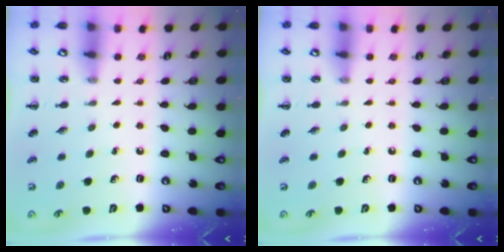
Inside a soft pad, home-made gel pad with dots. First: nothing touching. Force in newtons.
{"total": 0.0}